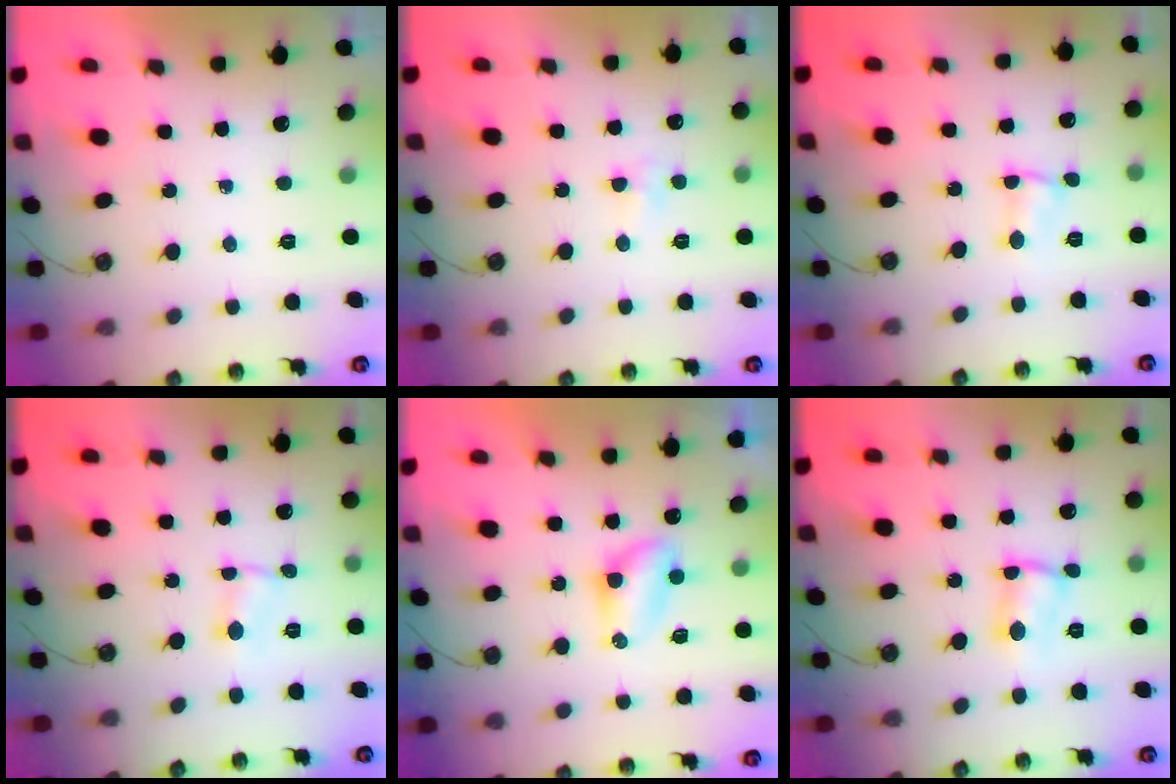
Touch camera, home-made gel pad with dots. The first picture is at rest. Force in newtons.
{"total": 4.8, "press": 4.7, "slide": 0.6}
{"total": 1.7, "press": 1.7, "slide": 0.3}
{"total": 1.0, "press": 1.0, "slide": 0.1}
{"total": 4.9, "press": 4.9, "slide": 0.6}
{"total": 3.7, "press": 3.7, "slide": 0.2}